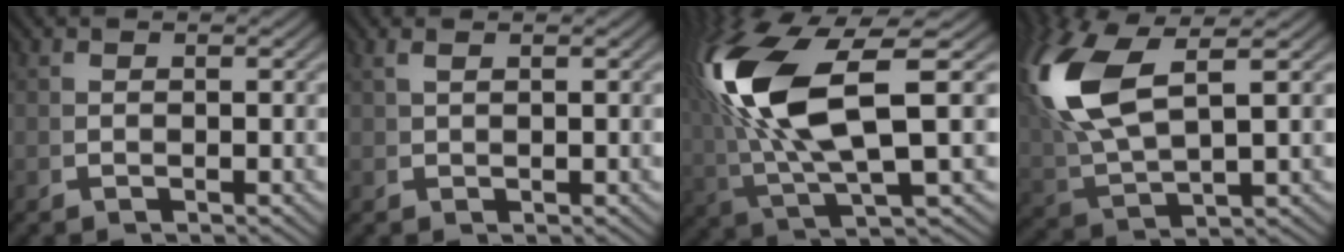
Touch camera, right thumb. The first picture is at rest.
{"total": 0.8, "force": [0.7, -0.3, 0.3], "torque": [-0.004, 0.003, 0.018]}
{"total": 14.3, "force": [0.6, 7.6, 12.1], "torque": [-0.254, -0.028, 0.028]}
{"total": 9.8, "force": [2.4, 5.8, 7.6], "torque": [-0.187, -0.009, 0.054]}